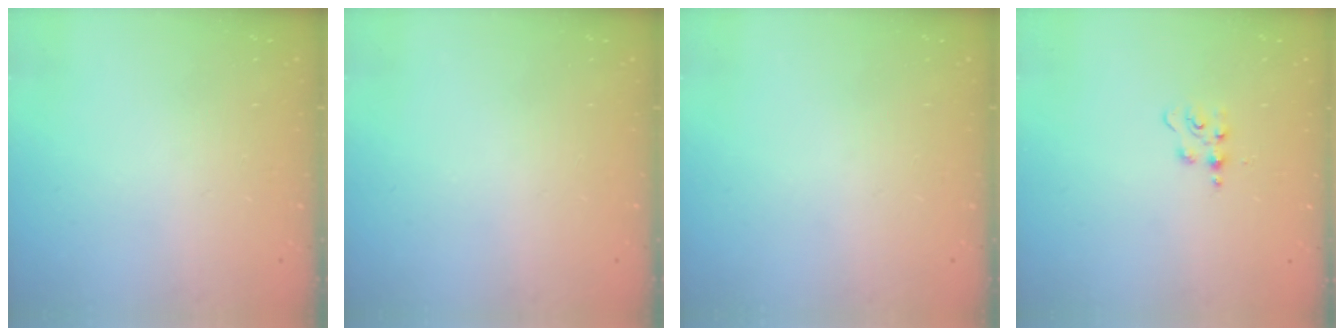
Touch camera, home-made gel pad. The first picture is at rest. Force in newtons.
{"total": 0.0}
{"total": 0.0}
{"total": 4.3, "press": 4.2, "slide": 0.6}